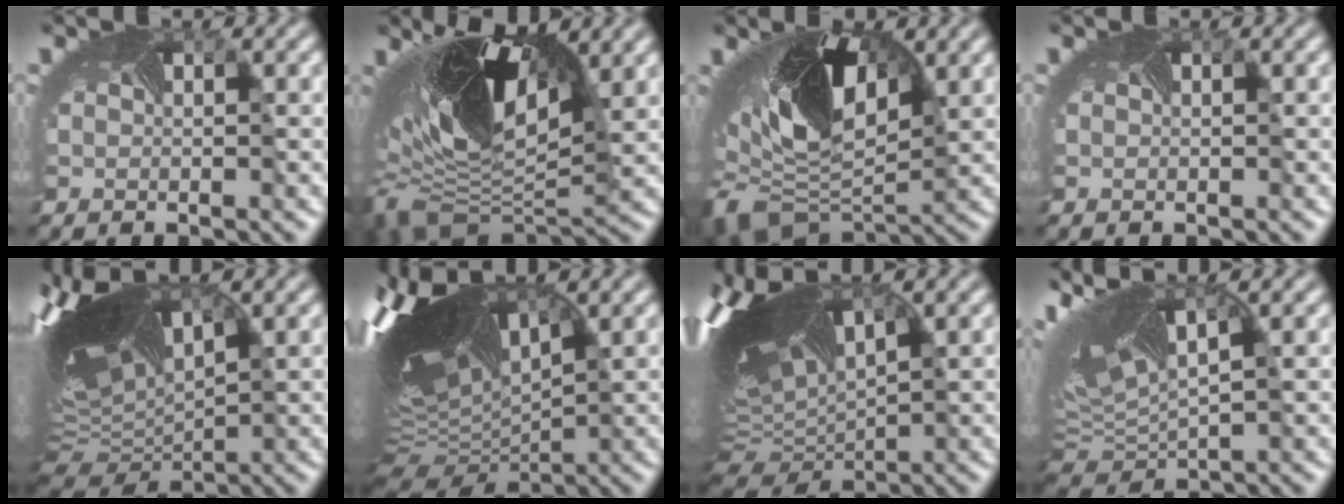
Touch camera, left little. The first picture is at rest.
{"total": 13.9, "force": [1.6, 6.8, 12.0], "torque": [-0.243, -0.020, 0.042]}
{"total": 11.3, "force": [0.1, 6.2, 9.4], "torque": [-0.180, -0.037, 0.009]}
{"total": 0.0}
{"total": 13.3, "force": [4.3, 5.4, 11.3], "torque": [-0.253, 0.012, 0.107]}
{"total": 16.3, "force": [5.1, 6.4, 14.0], "torque": [-0.305, 0.025, 0.124]}
{"total": 13.7, "force": [3.2, 5.9, 12.0], "torque": [-0.256, 0.002, 0.091]}
{"total": 9.6, "force": [3.7, 3.7, 8.0], "torque": [-0.184, 0.011, 0.078]}